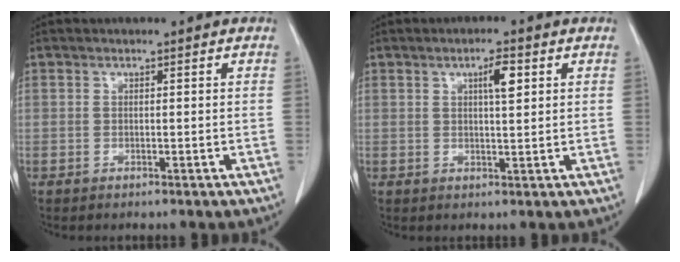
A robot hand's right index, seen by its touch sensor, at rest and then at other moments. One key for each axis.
{"total": 3.5, "fx": 1.4, "fy": 0.6, "fz": 3.2, "tx": -0.056, "ty": 0.000, "tz": 0.022}